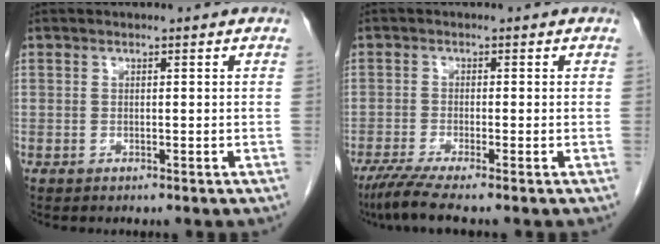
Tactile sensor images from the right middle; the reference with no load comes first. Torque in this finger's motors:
{"motor_torque": [0.77, -0.53, 0.01, 0.05]}